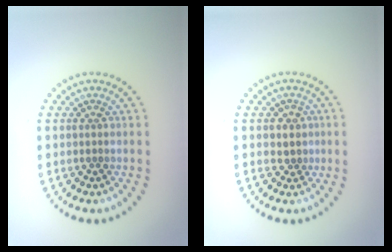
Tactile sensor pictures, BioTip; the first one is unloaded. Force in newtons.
{"total": 1.3, "press": 1.1, "slide": 0.7}